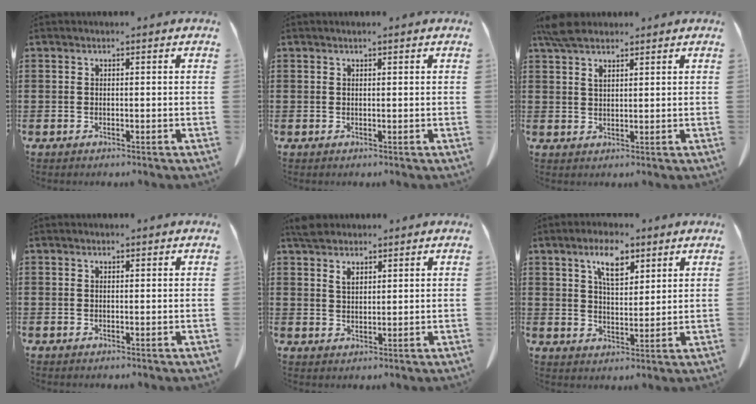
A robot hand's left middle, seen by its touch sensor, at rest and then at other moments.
{"total": 0.5, "force": [0.3, 0.0, 0.4], "torque": [-0.010, -0.002, 0.008]}
{"total": 4.0, "force": [2.9, 1.5, 2.3], "torque": [-0.052, 0.003, 0.054]}
{"total": 0.5, "force": [0.4, 0.1, 0.4], "torque": [-0.009, -0.001, 0.009]}
{"total": 3.0, "force": [2.3, 1.4, 1.4], "torque": [-0.034, 0.006, 0.044]}
{"total": 7.0, "force": [4.6, 2.7, 4.5], "torque": [-0.078, -0.008, 0.077]}